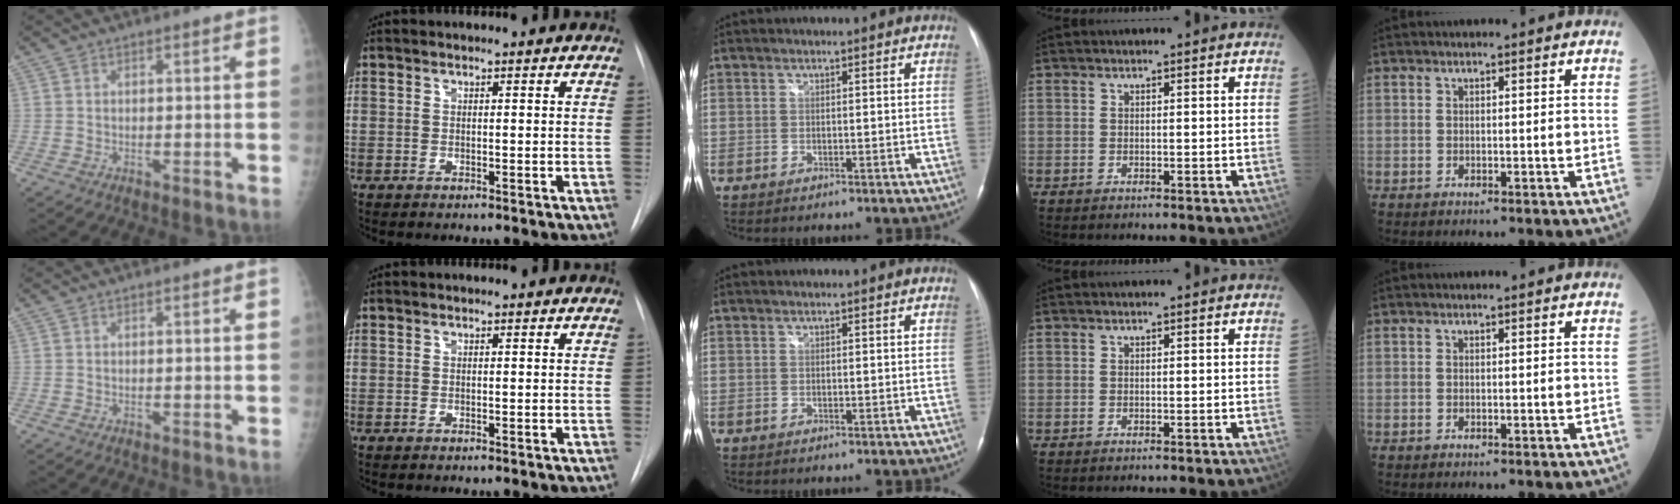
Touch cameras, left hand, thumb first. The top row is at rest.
{}